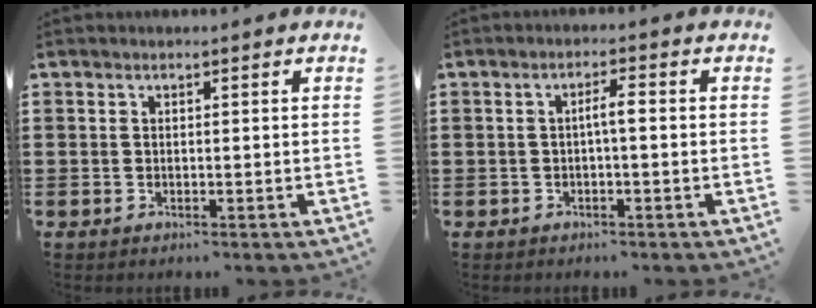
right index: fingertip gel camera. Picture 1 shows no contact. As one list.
[{"total": 2.4, "force": [-0.3, 0.3, 2.3], "torque": [-0.044, 0.004, -0.008]}]